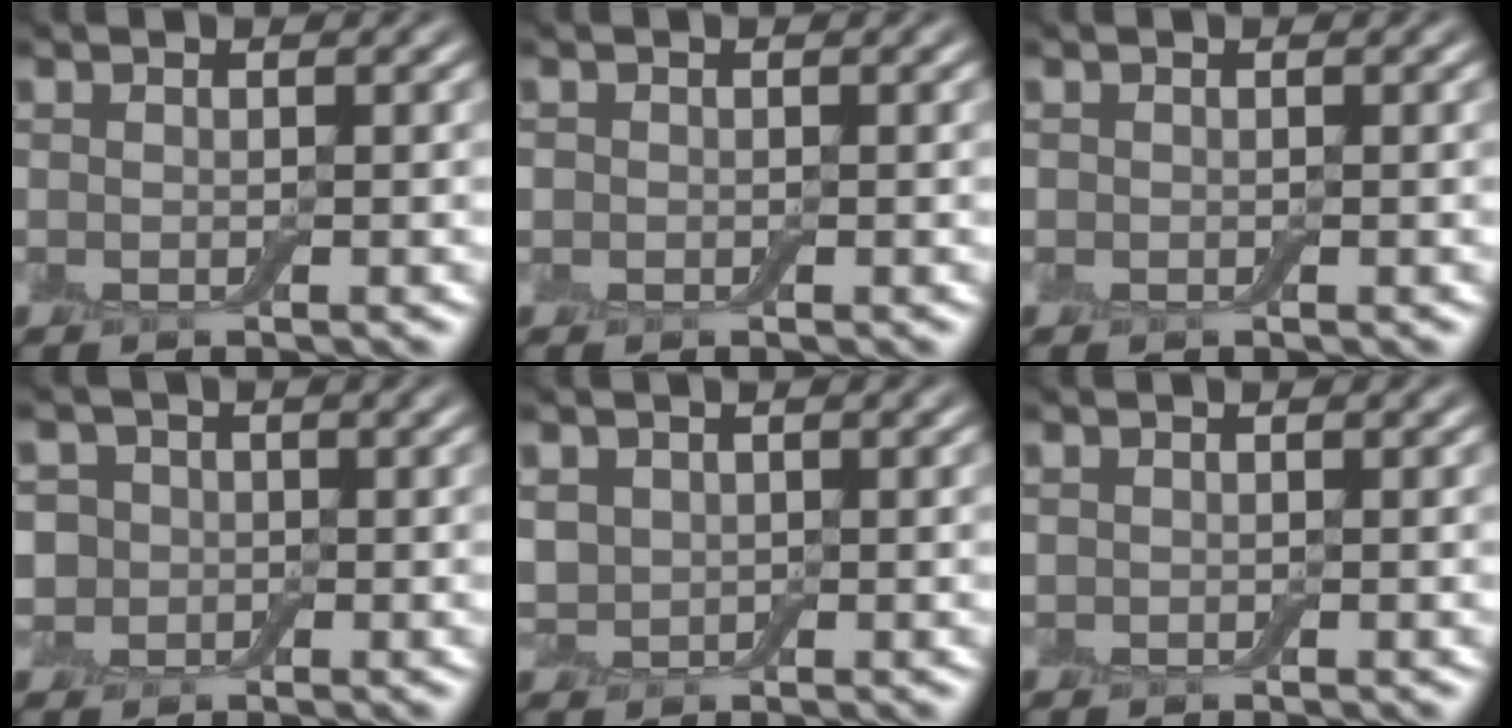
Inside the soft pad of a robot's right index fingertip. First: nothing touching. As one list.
[{"total": 0.5, "force": [-0.2, 0.5, 0.0], "torque": [0.001, -0.004, -0.005]}, {"total": 0.0}, {"total": 3.7, "force": [0.1, 3.5, 1.3], "torque": [-0.008, 0.015, -0.026]}, {"total": 1.9, "force": [0.5, 1.6, 0.8], "torque": [-0.022, -0.001, 0.010]}, {"total": 0.0}]